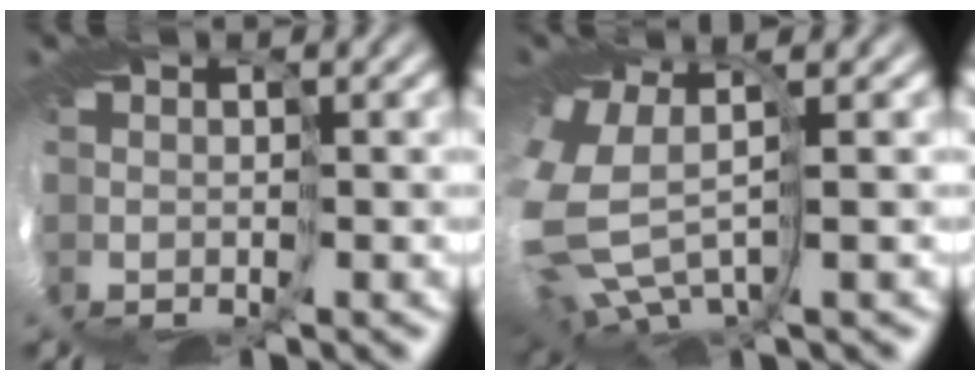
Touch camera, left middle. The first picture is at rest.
{"total": 7.5, "force": [-0.3, 5.1, 5.5], "torque": [-0.170, -0.036, 0.022]}